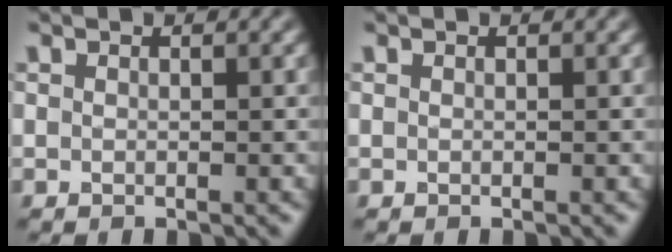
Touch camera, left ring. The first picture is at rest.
{"total": 0.0}